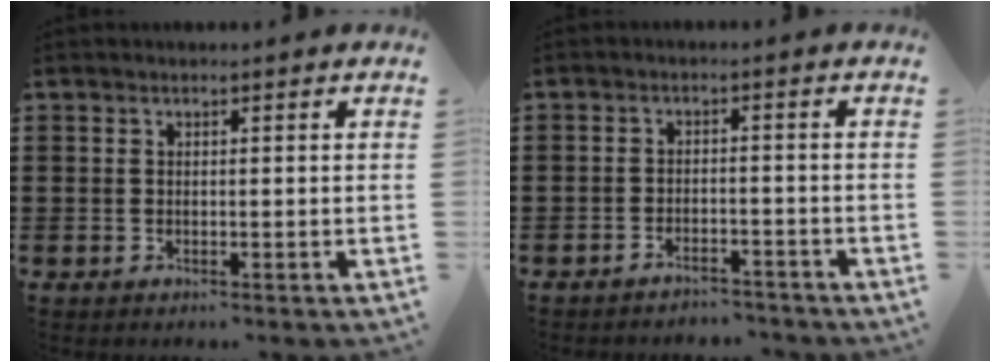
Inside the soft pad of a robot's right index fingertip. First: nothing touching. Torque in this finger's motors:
{"motor_torque": [0.23, 0.55, 0.01, -0.05]}